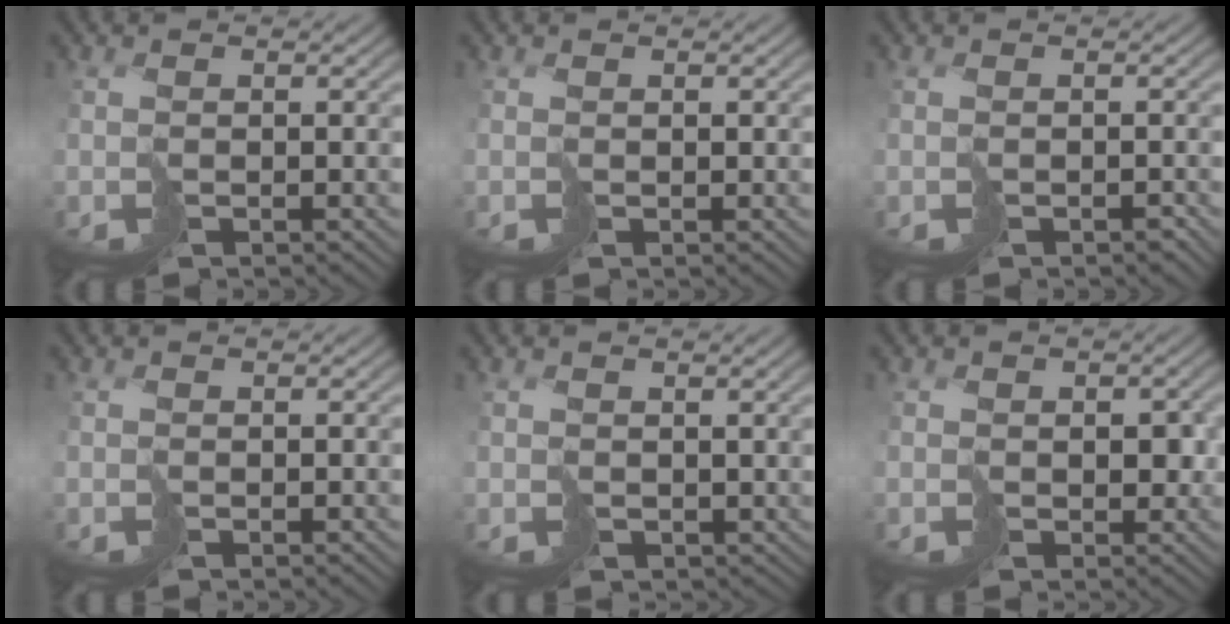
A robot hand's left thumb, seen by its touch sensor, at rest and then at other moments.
{"total": 0.5, "force": [0.5, 0.0, -0.2], "torque": [0.007, 0.001, 0.011]}
{"total": 1.3, "force": [-0.9, 0.8, 0.5], "torque": [0.001, -0.003, -0.016]}
{"total": 0.0}
{"total": 1.4, "force": [0.9, 1.0, 0.3], "torque": [-0.014, -0.003, 0.018]}
{"total": 2.6, "force": [0.5, 2.2, 1.3], "torque": [-0.012, -0.002, 0.015]}